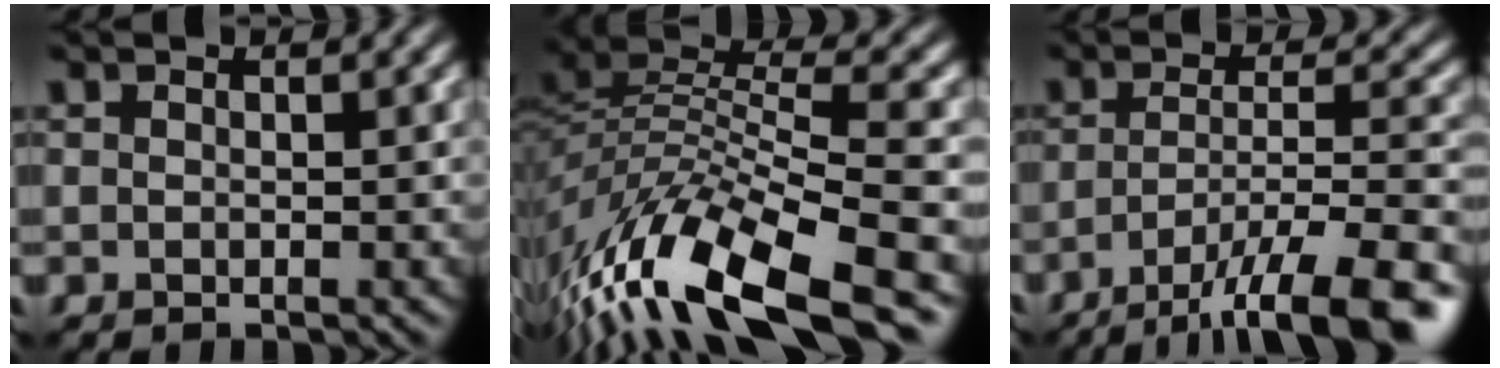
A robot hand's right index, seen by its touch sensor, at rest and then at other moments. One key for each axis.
{"total": 12.5, "fx": -7.7, "fy": 3.6, "fz": 9.2, "tx": -0.186, "ty": 0.009, "tz": -0.145}
{"total": 11.5, "fx": -6.7, "fy": 2.7, "fz": 8.9, "tx": -0.134, "ty": 0.007, "tz": -0.105}